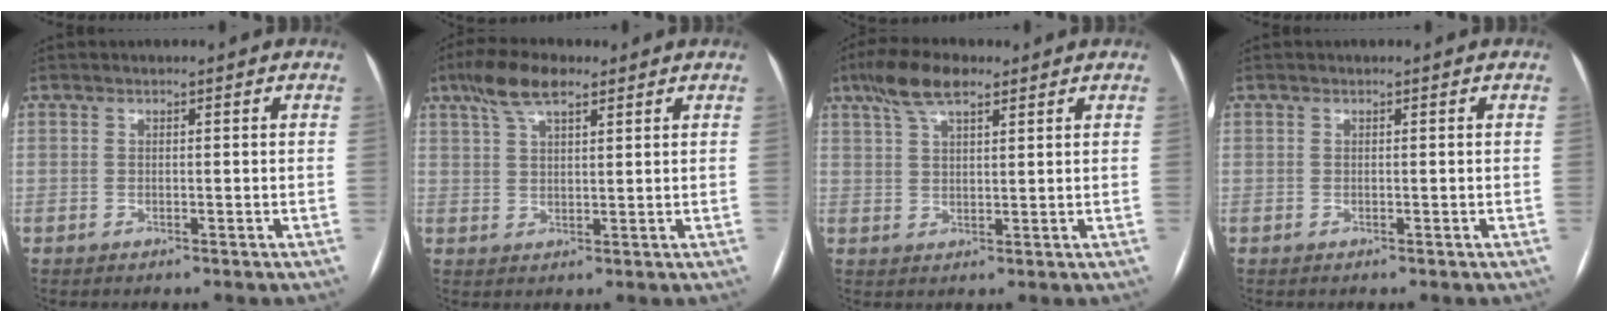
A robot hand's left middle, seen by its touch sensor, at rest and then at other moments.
{"total": 6.8, "force": [4.5, 2.1, 4.7], "torque": [-0.099, 0.023, 0.084]}
{"total": 7.1, "force": [4.8, 2.2, 4.8], "torque": [-0.101, 0.023, 0.088]}
{"total": 0.0}